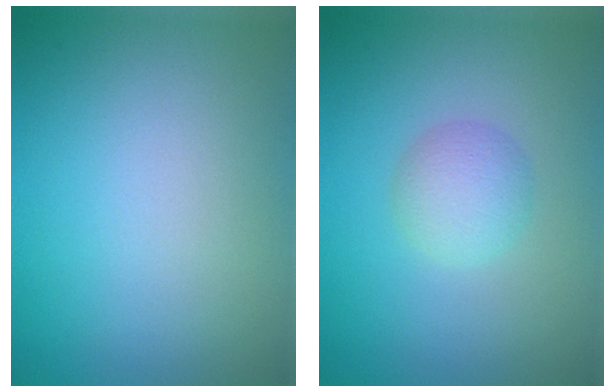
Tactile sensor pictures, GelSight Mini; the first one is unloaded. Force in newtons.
{"total": 2.4, "press": 2.4, "slide": 0.1}